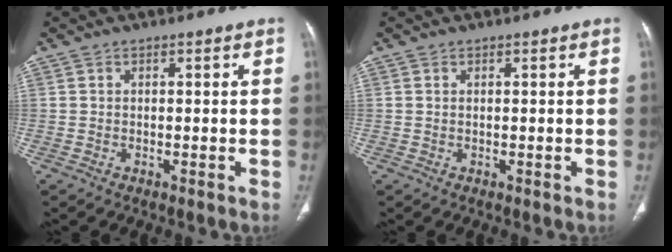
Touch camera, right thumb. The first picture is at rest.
{"total": 0.0}